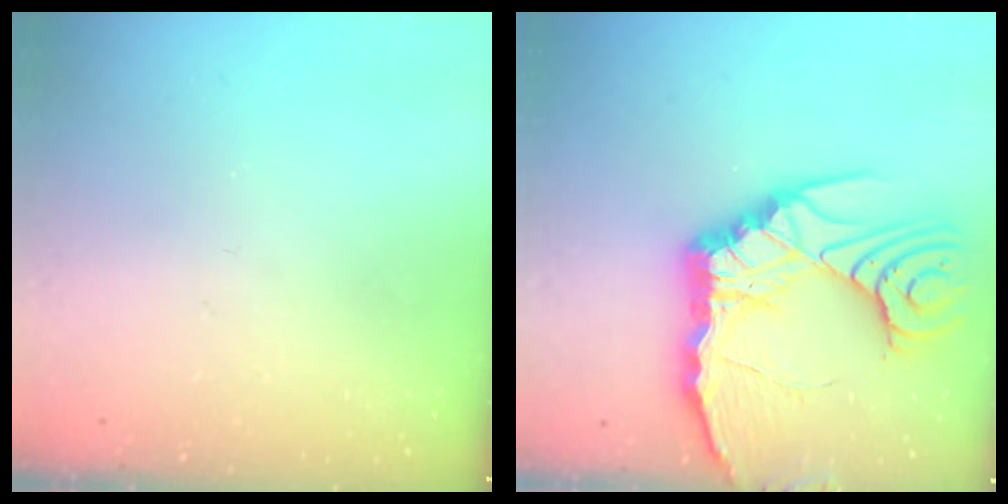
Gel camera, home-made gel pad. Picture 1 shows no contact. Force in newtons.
{"total": 19.6, "press": 19.5, "slide": 2.7}